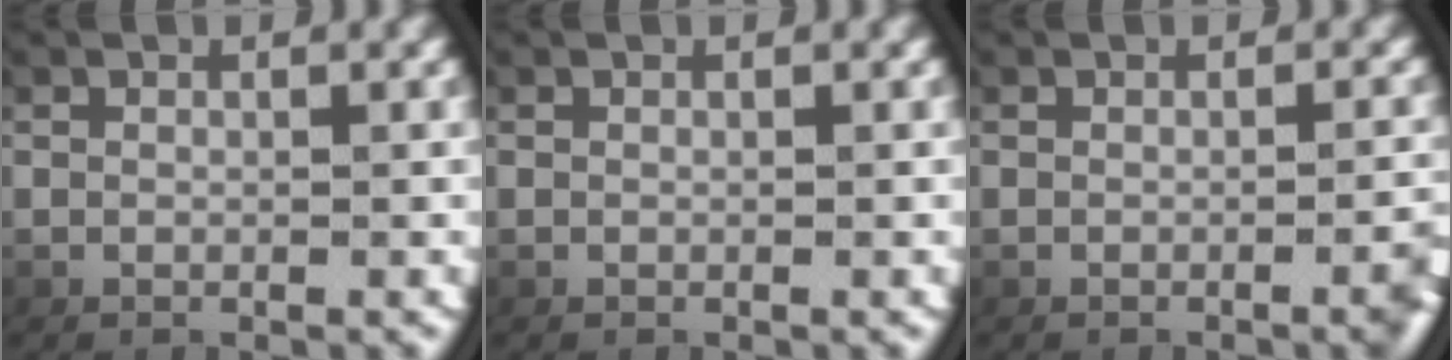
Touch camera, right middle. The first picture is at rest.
{"total": 0.0}
{"total": 1.9, "force": [-1.0, 0.2, 1.6], "torque": [-0.020, 0.005, -0.018]}